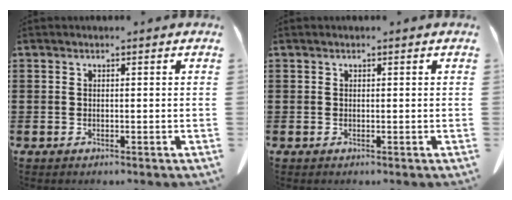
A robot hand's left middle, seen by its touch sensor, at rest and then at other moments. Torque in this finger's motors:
{"motor_torque": [-0.14, 0.34, -0.07, 0.00]}